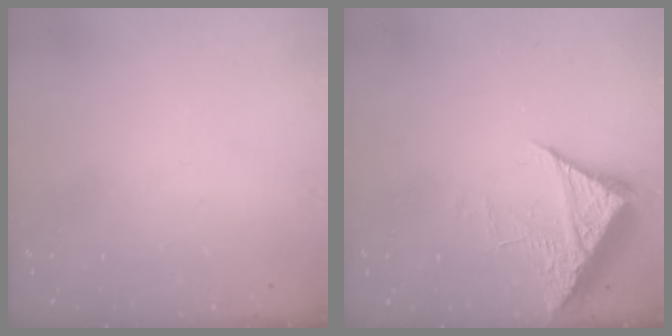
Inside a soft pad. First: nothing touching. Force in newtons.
{"total": 7.2, "press": 7.2, "slide": 0.8}